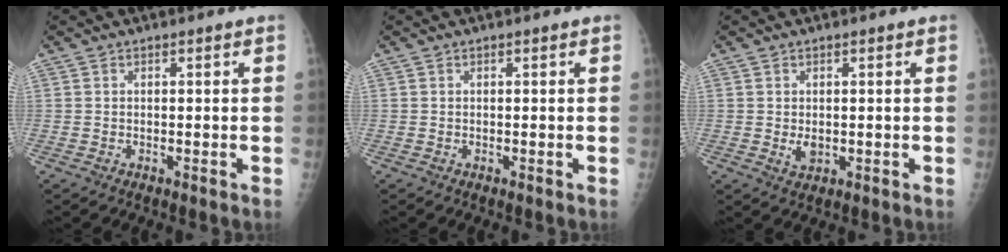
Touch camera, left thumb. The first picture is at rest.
{"total": 0.0}
{"total": 2.4, "force": [0.1, 1.6, 1.9], "torque": [-0.023, -0.006, 0.008]}